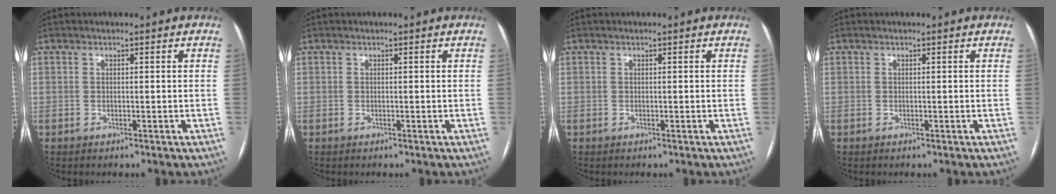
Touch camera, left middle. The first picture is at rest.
{"total": 0.0}
{"total": 0.0}
{"total": 0.0}